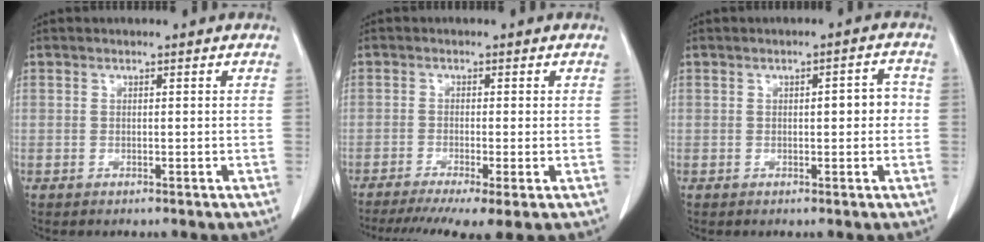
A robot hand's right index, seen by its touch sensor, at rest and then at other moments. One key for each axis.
{"total": 8.4, "fx": -5.7, "fy": 0.9, "fz": 6.2, "tx": -0.098, "ty": -0.014, "tz": -0.092}
{"total": 3.3, "fx": 0.1, "fy": 1.2, "fz": 3.1, "tx": -0.040, "ty": 0.013, "tz": 0.001}